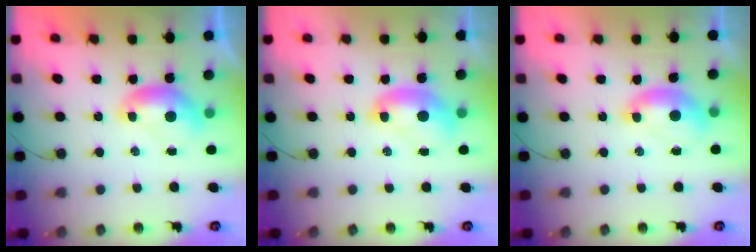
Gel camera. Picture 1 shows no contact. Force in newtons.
{"total": 2.2, "press": 2.2, "slide": 0.1}
{"total": 1.9, "press": 1.7, "slide": 0.6}